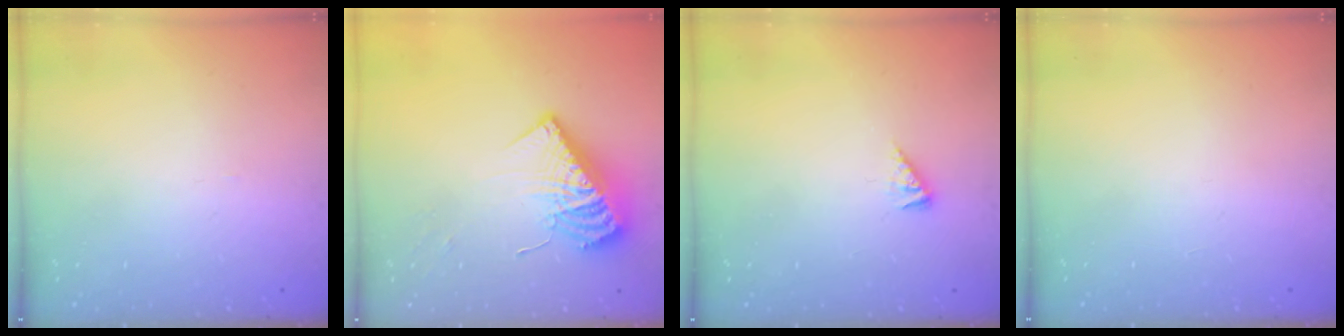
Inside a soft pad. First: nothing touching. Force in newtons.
{"total": 12.8, "press": 12.7, "slide": 1.2}
{"total": 1.7, "press": 1.7, "slide": 0.3}
{"total": 0.0}